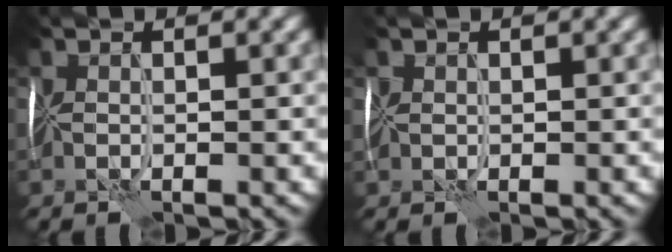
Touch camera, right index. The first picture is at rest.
{"total": 1.3, "force": [0.2, 1.1, 0.6], "torque": [0.011, 0.006, 0.005]}